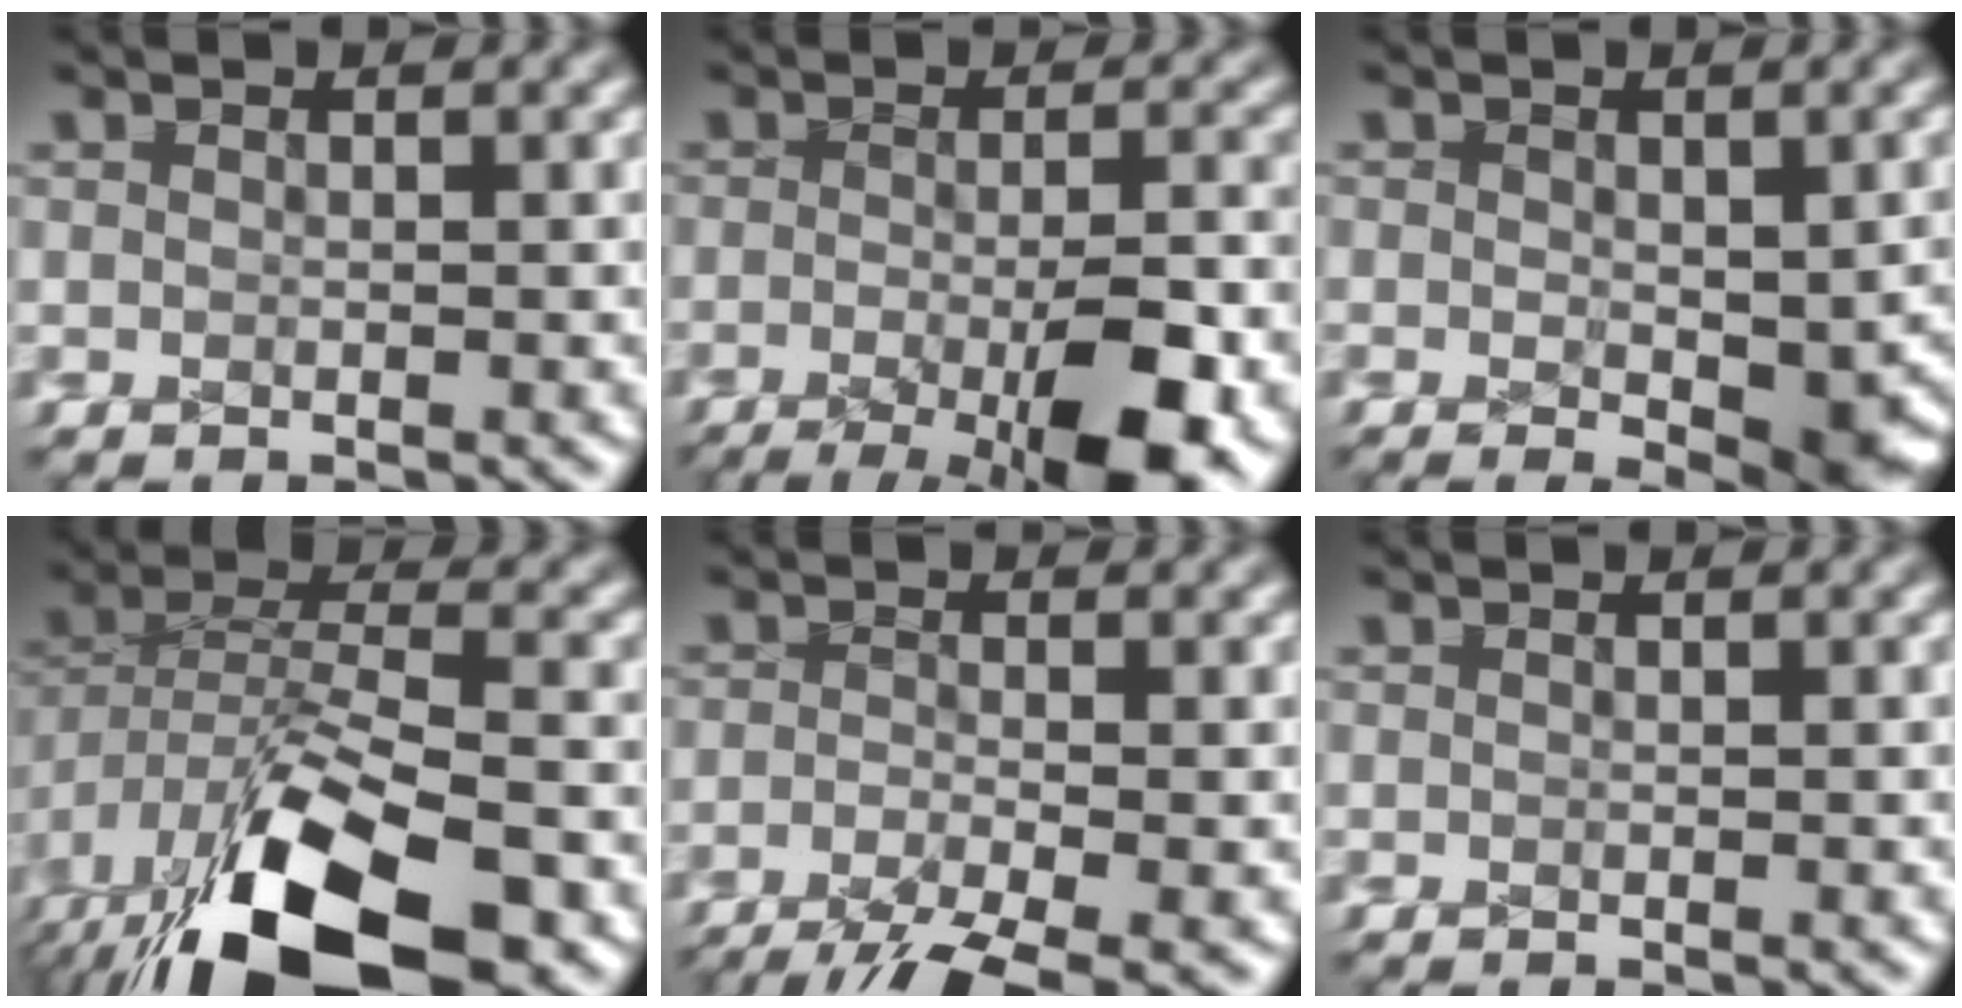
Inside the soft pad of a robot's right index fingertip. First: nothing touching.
{"total": 10.1, "force": [-5.1, 4.5, 7.4], "torque": [-0.097, -0.032, -0.066]}
{"total": 3.3, "force": [-1.2, 1.5, 2.7], "torque": [-0.037, -0.020, -0.013]}
{"total": 7.1, "force": [-3.7, 2.1, 5.7], "torque": [-0.081, -0.002, -0.053]}
{"total": 6.4, "force": [-4.4, 3.2, 3.5], "torque": [-0.049, -0.023, -0.062]}
{"total": 0.0}